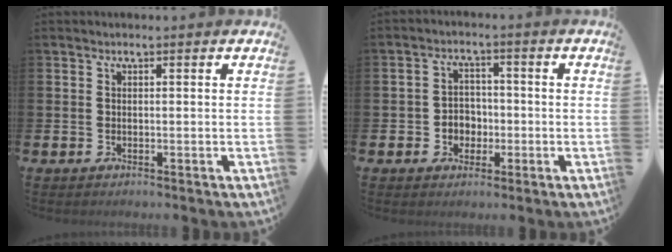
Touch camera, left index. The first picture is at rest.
{"total": 3.2, "force": [-0.8, 2.9, 0.9], "torque": [-0.024, 0.003, -0.023]}